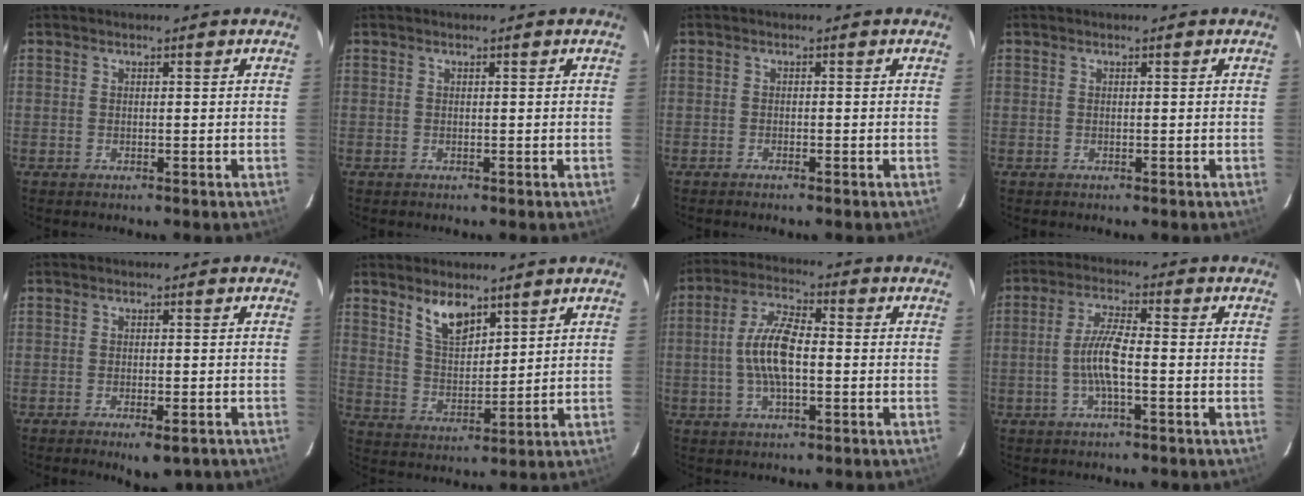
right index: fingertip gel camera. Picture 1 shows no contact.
{"total": 0.0}
{"total": 0.9, "force": [-0.8, 0.0, 0.3], "torque": [-0.007, -0.001, -0.016]}
{"total": 0.0}
{"total": 4.9, "force": [-3.2, 1.8, 3.2], "torque": [-0.055, -0.010, -0.041]}
{"total": 7.2, "force": [5.0, 3.0, 4.2], "torque": [-0.073, 0.003, 0.102]}
{"total": 9.1, "force": [-1.0, 3.5, 8.3], "torque": [-0.167, 0.010, -0.021]}
{"total": 6.4, "force": [-1.7, 1.1, 6.1], "torque": [-0.123, 0.004, -0.033]}